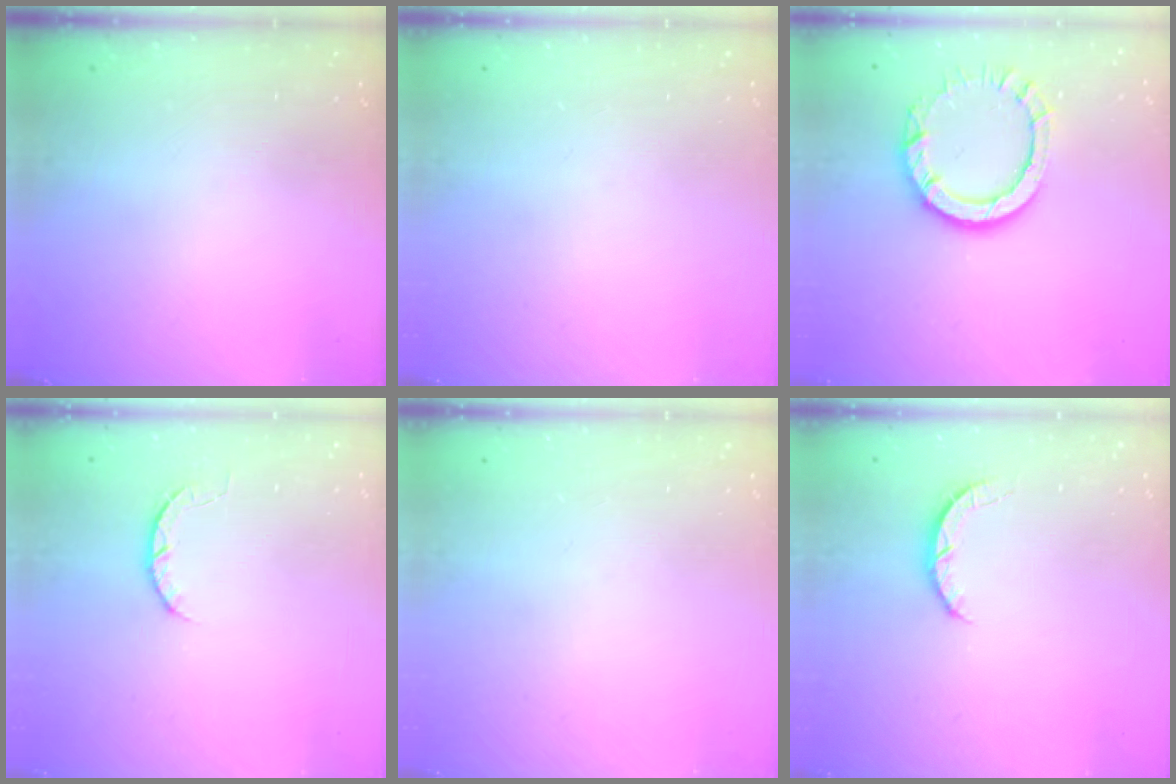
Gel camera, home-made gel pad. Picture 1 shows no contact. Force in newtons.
{"total": 0.0}
{"total": 8.7, "press": 8.6, "slide": 0.7}
{"total": 4.5, "press": 4.5, "slide": 0.7}
{"total": 0.0}
{"total": 2.7, "press": 2.7, "slide": 0.4}